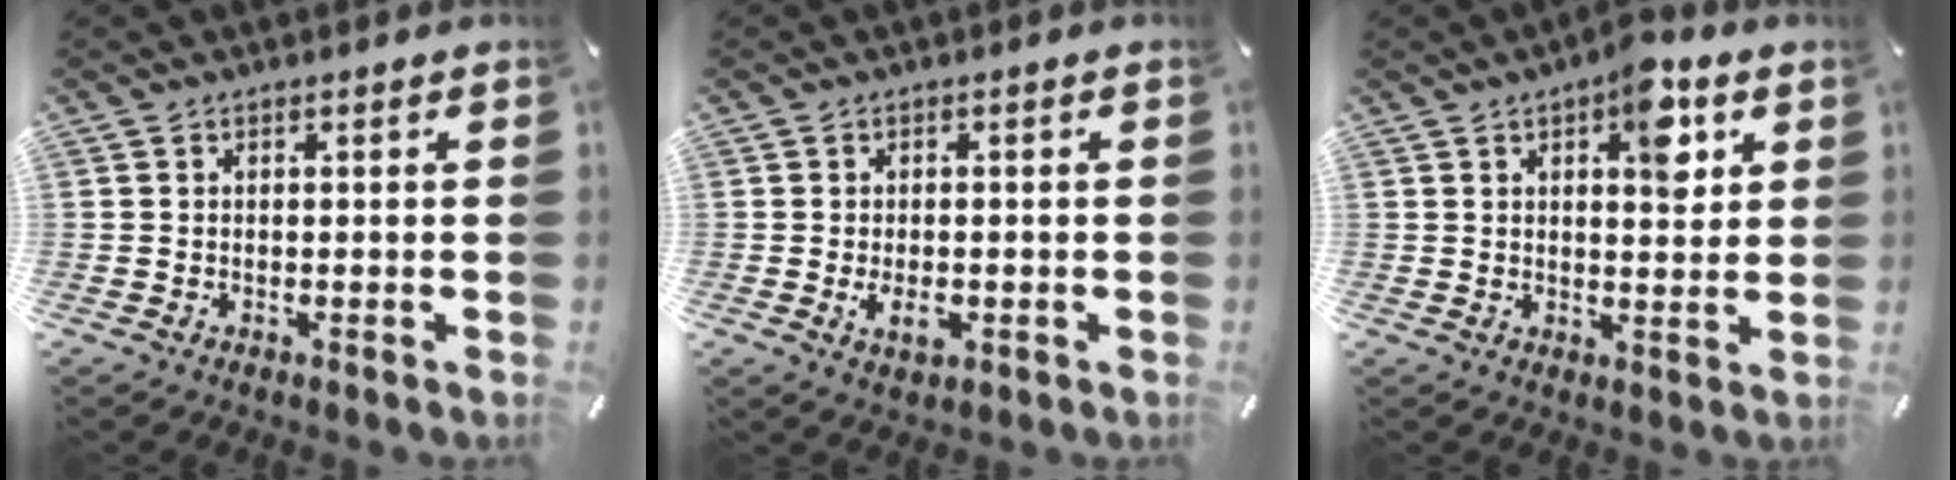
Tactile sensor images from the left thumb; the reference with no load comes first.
{"total": 3.7, "force": [-0.9, 2.2, 2.8], "torque": [-0.061, -0.008, -0.021]}
{"total": 9.1, "force": [4.1, 4.3, 6.9], "torque": [-0.077, -0.019, 0.062]}